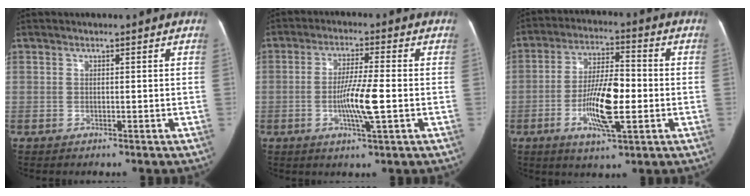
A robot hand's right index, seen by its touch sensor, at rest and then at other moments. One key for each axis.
{"total": 7.8, "fx": -1.5, "fy": 0.3, "fz": 7.6, "tx": -0.143, "ty": -0.005, "tz": -0.029}
{"total": 11.8, "fx": -2.5, "fy": 3.0, "fz": 11.1, "tx": -0.209, "ty": 0.006, "tz": -0.040}